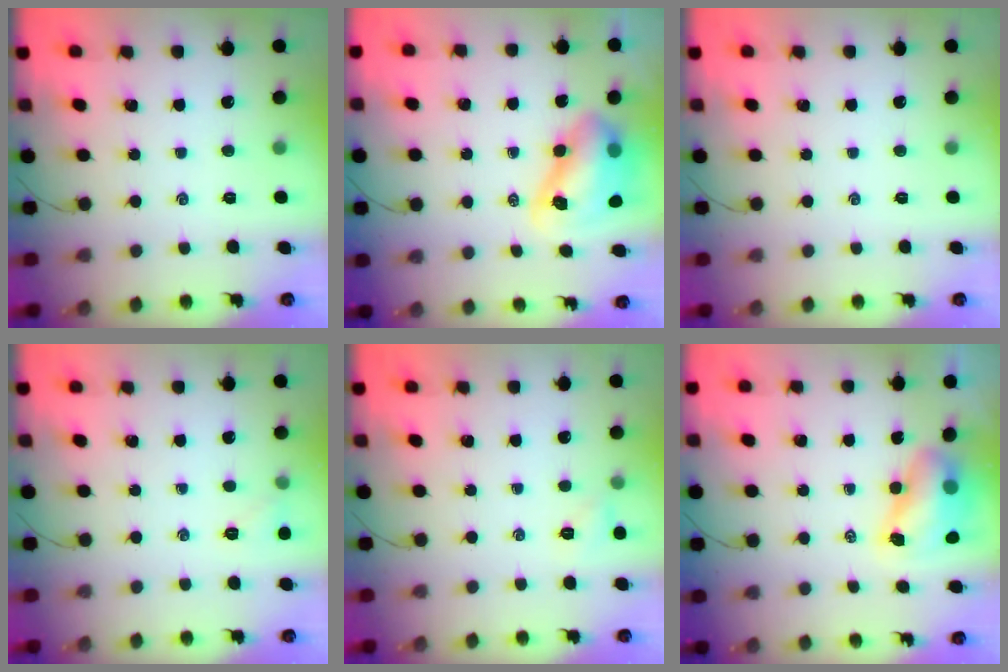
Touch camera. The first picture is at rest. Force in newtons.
{"total": 9.3, "press": 9.0, "slide": 2.4}
{"total": 0.0}
{"total": 4.8, "press": 4.6, "slide": 1.4}
{"total": 4.2, "press": 4.0, "slide": 1.0}
{"total": 8.0, "press": 7.9, "slide": 1.4}